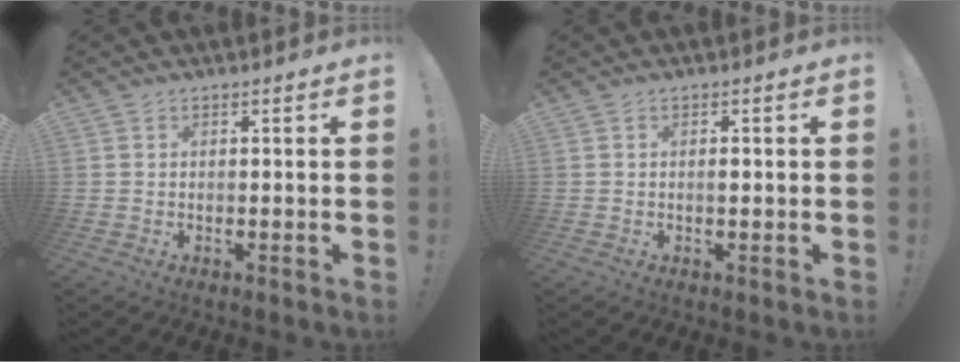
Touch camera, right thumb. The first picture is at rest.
{"total": 0.9, "force": [-0.1, 0.4, 0.8], "torque": [-0.012, 0.001, -0.004]}